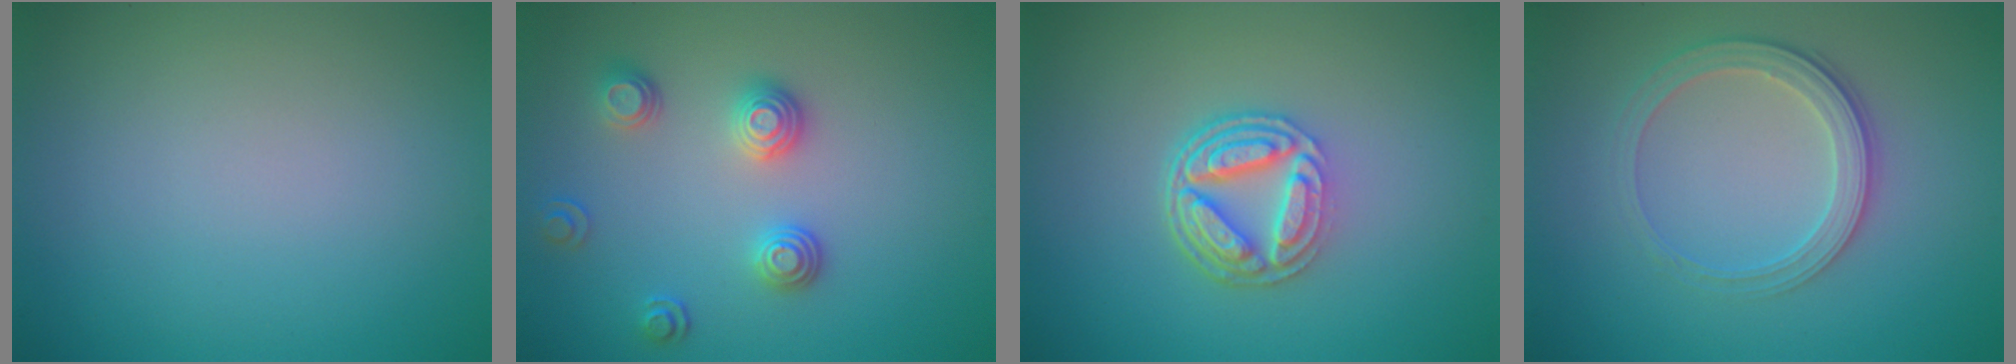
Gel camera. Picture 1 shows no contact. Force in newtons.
{"total": 2.9, "press": 2.5, "slide": 1.5}
{"total": 5.0, "press": 3.7, "slide": 3.4}
{"total": 2.8, "press": 2.6, "slide": 0.8}